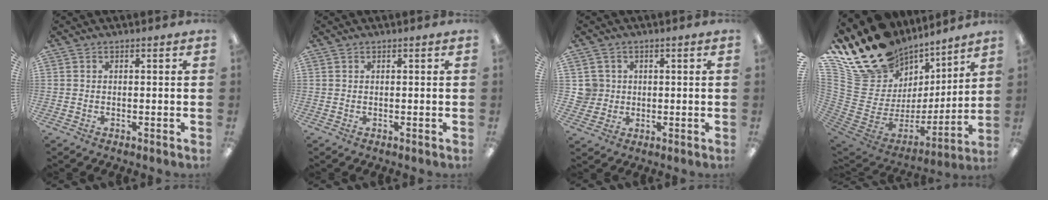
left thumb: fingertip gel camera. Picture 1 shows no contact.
{"total": 0.0}
{"total": 4.8, "force": [0.9, 4.7, 0.3], "torque": [-0.014, 0.007, 0.018]}
{"total": 20.5, "force": [14.8, 12.7, 6.4], "torque": [-0.117, -0.121, 0.302]}